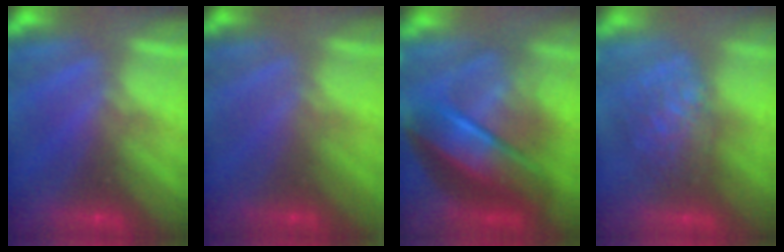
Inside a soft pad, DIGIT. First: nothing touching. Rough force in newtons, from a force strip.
{"total": 2.3}
{"total": 7.8}
{"total": 7.0}